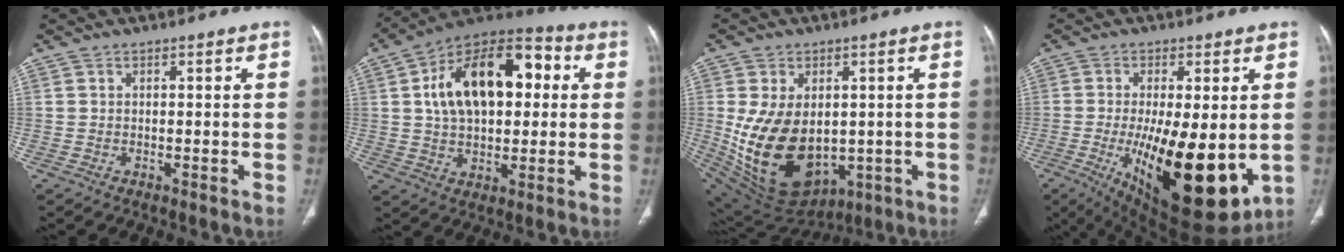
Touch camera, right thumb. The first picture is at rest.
{"total": 21.1, "force": [4.0, 12.2, 16.7], "torque": [-0.244, 0.027, 0.058]}
{"total": 19.2, "force": [-1.1, 12.9, 14.2], "torque": [-0.245, -0.015, 0.023]}
{"total": 21.8, "force": [-3.9, 8.1, 19.9], "torque": [-0.292, -0.037, -0.033]}